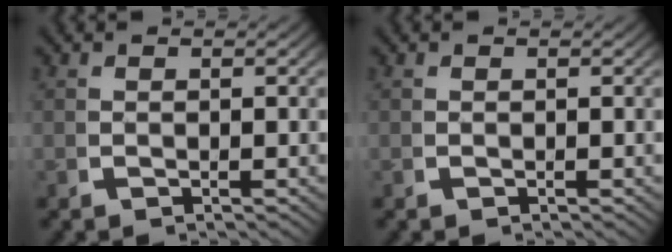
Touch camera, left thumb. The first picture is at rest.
{"total": 0.0}